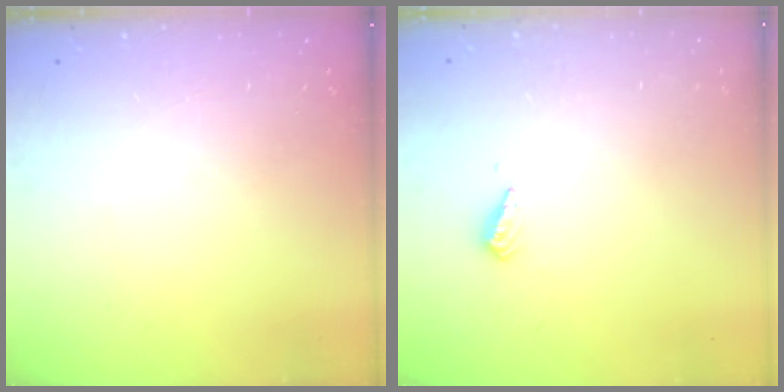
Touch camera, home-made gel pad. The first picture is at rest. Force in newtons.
{"total": 2.8, "press": 2.8, "slide": 0.7}